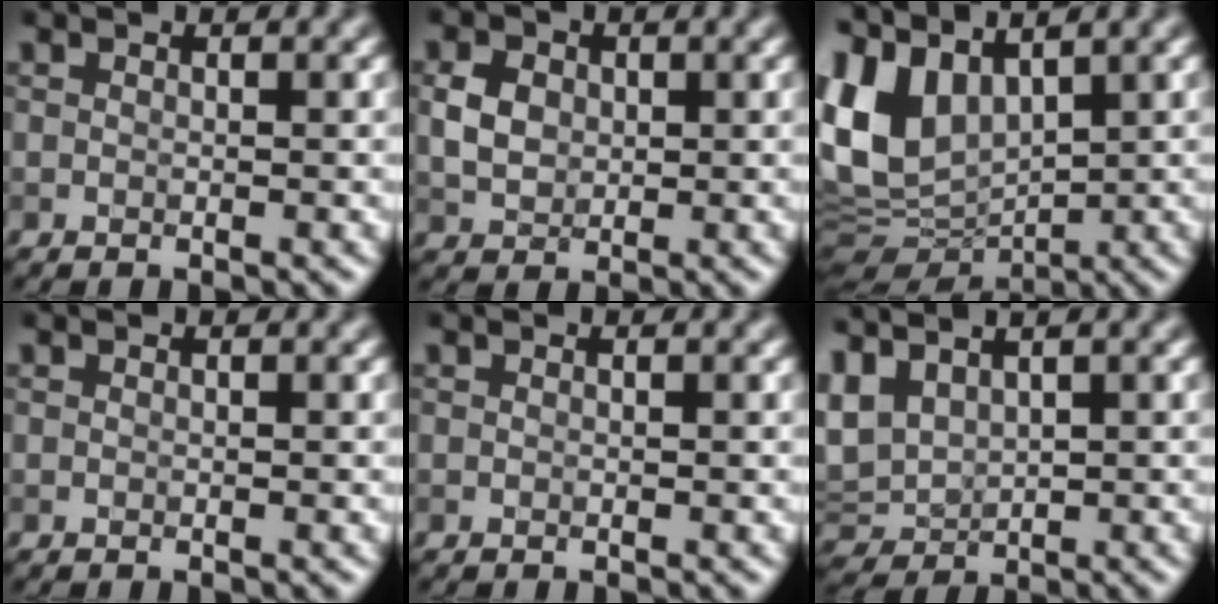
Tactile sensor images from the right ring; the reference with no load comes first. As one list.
[{"total": 3.0, "force": [0.3, 2.4, 1.8], "torque": [-0.037, 0.001, 0.005]}, {"total": 9.4, "force": [2.9, 5.5, 7.1], "torque": [-0.177, -0.004, 0.058]}, {"total": 0.0}, {"total": 0.0}, {"total": 3.6, "force": [1.6, 2.4, 2.1], "torque": [-0.050, 0.005, 0.035]}]